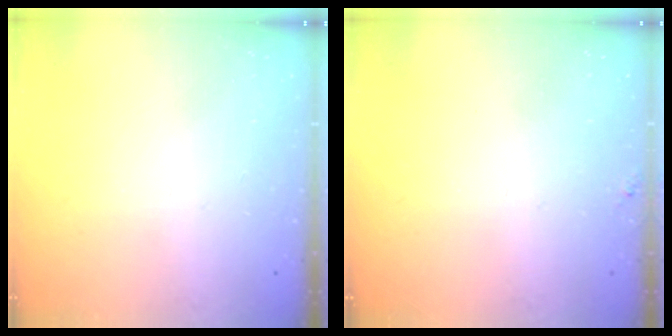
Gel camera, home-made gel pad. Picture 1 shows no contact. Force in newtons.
{"total": 4.2, "press": 4.2, "slide": 0.5}